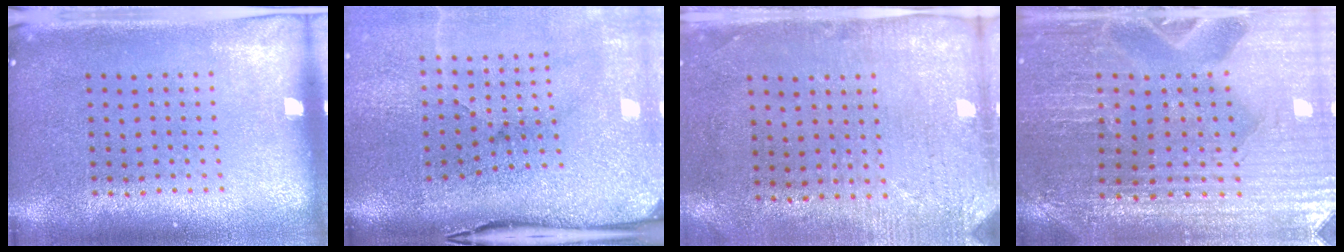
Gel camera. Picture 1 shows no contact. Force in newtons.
{"total": 5.0, "press": 3.9, "slide": 3.1}
{"total": 2.9, "press": 2.4, "slide": 1.7}
{"total": 2.5, "press": 2.4, "slide": 0.4}